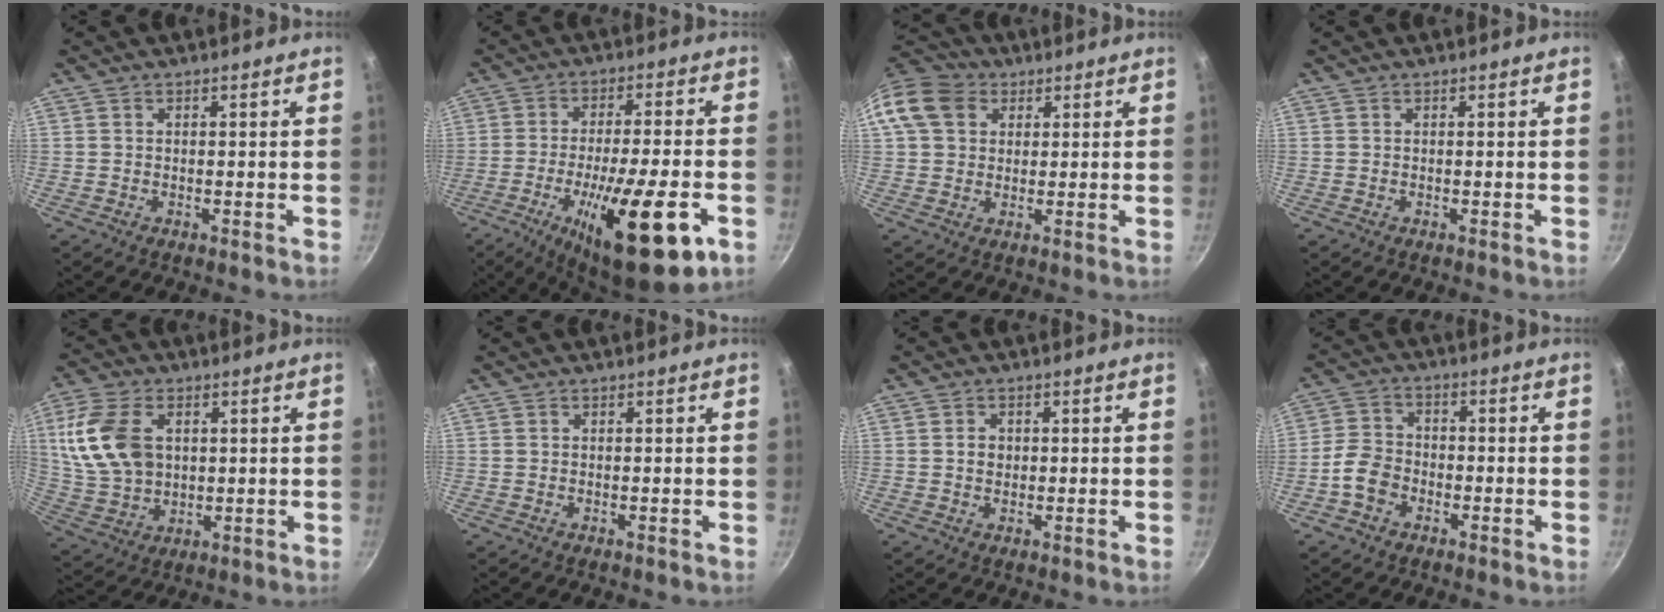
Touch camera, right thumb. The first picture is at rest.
{"total": 20.9, "force": [-8.3, 5.1, 18.5], "torque": [-0.276, 0.014, -0.129]}
{"total": 11.4, "force": [3.6, 9.1, 5.8], "torque": [-0.094, 0.017, 0.052]}
{"total": 0.0}
{"total": 14.7, "force": [3.1, 10.0, 10.2], "torque": [-0.191, -0.003, 0.072]}
{"total": 0.0}
{"total": 2.3, "force": [0.2, 1.9, 1.3], "torque": [-0.013, 0.003, 0.002]}
{"total": 6.1, "force": [-2.7, 4.6, 3.0], "torque": [-0.042, 0.026, -0.059]}